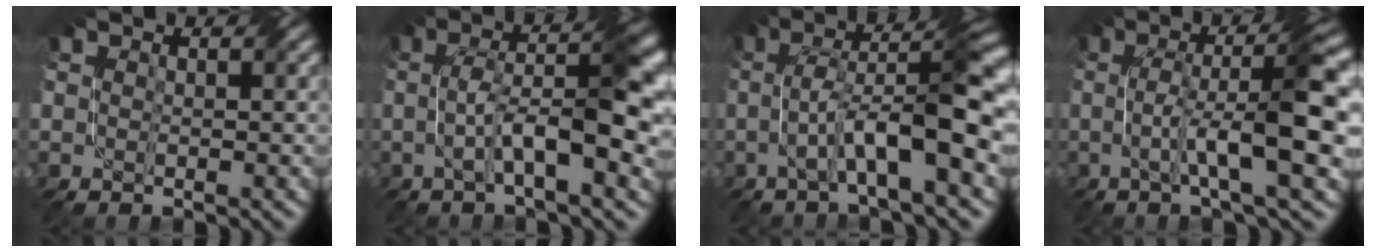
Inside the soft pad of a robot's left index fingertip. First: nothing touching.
{"total": 7.7, "force": [-0.7, 1.9, 7.5], "torque": [-0.125, 0.015, -0.014]}
{"total": 8.6, "force": [-1.4, 1.6, 8.3], "torque": [-0.133, 0.022, -0.029]}
{"total": 8.8, "force": [-0.2, 1.4, 8.7], "torque": [-0.139, 0.013, -0.005]}